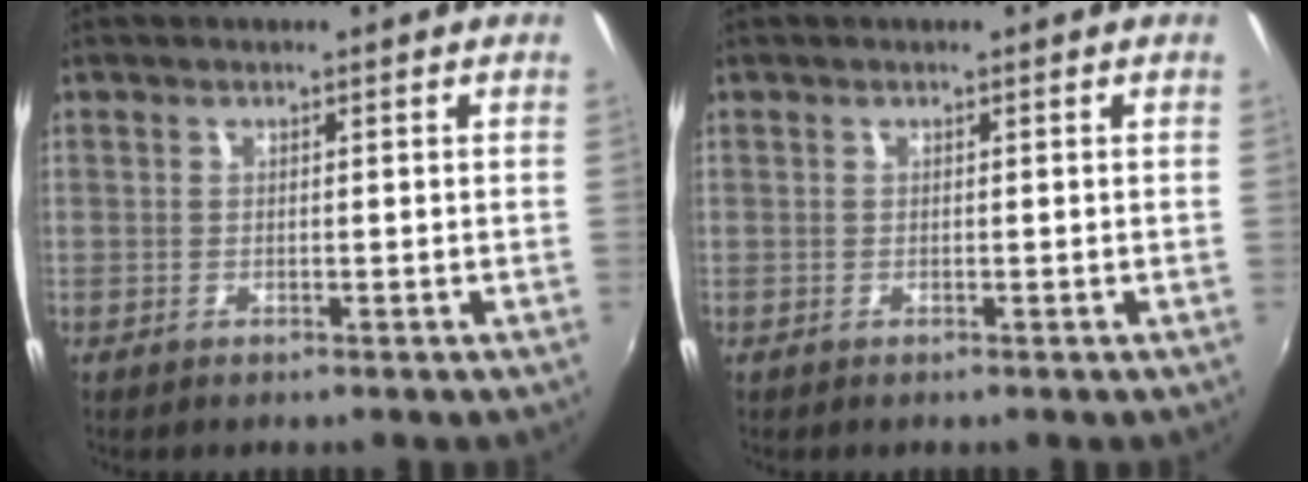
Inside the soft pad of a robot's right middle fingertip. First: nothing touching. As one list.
[{"total": 0.0}]